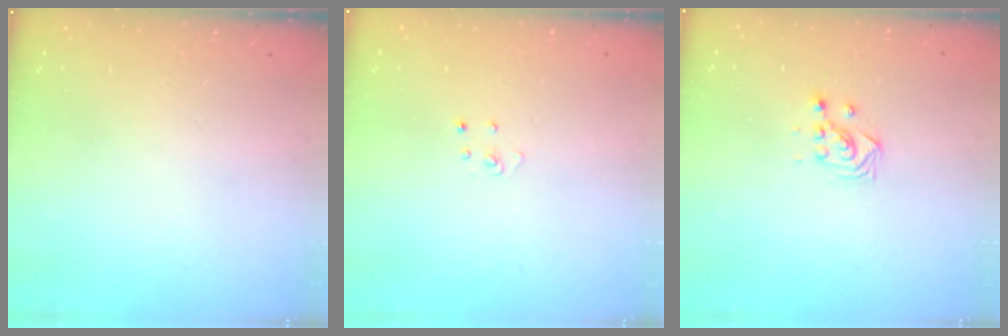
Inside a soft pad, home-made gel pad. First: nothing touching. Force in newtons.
{"total": 3.1, "press": 3.1, "slide": 0.2}
{"total": 2.9, "press": 2.9, "slide": 0.4}